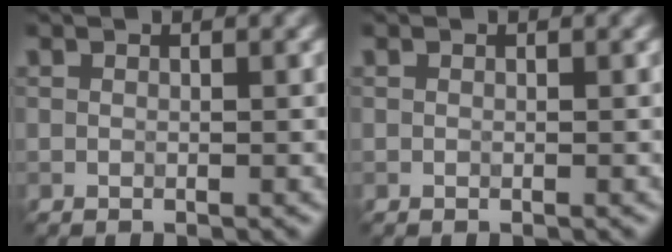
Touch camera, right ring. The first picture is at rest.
{"total": 0.0}